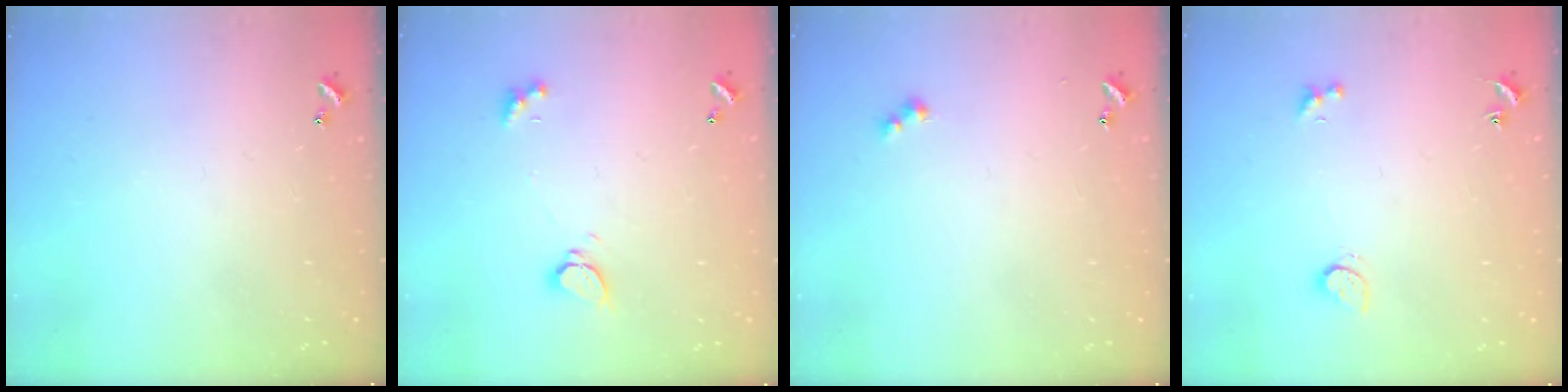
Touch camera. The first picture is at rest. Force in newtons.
{"total": 2.2, "press": 2.2, "slide": 0.3}
{"total": 2.4, "press": 2.4, "slide": 0.5}
{"total": 1.5, "press": 1.4, "slide": 0.6}